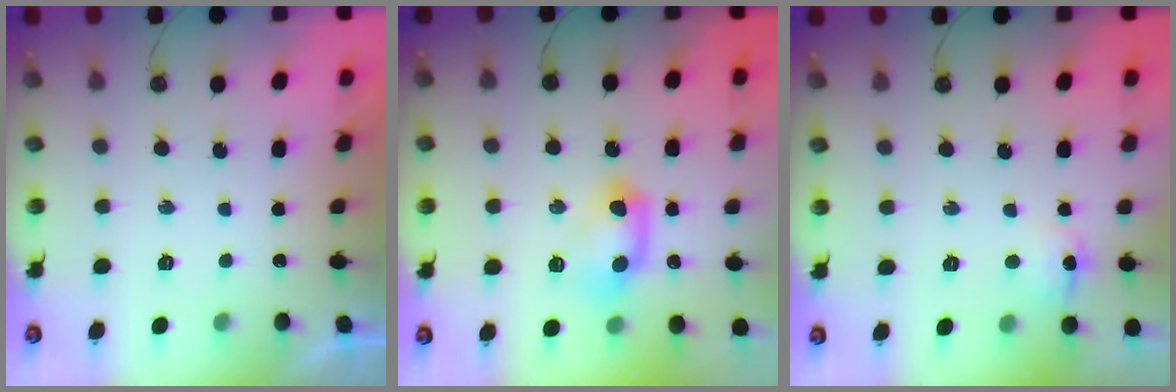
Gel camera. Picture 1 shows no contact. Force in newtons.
{"total": 16.3, "press": 11.7, "slide": 11.3}
{"total": 7.5, "press": 7.5, "slide": 0.7}